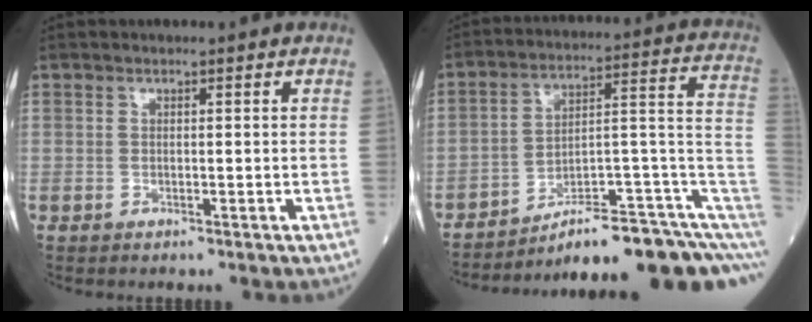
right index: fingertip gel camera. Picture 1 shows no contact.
{"total": 17.2, "force": [-10.8, 2.3, 13.2], "torque": [-0.108, 0.070, -0.149]}